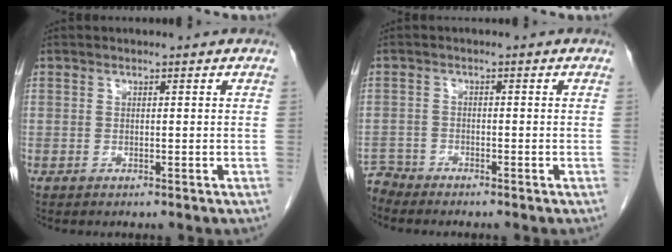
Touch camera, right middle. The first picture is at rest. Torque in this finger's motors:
{"motor_torque": [-0.13, -0.26, -0.08, -0.03]}